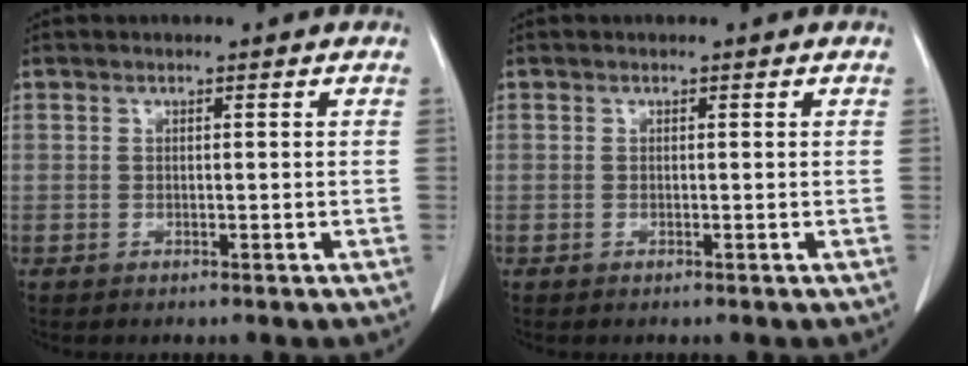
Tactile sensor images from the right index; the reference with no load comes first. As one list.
[{"total": 0.0}]